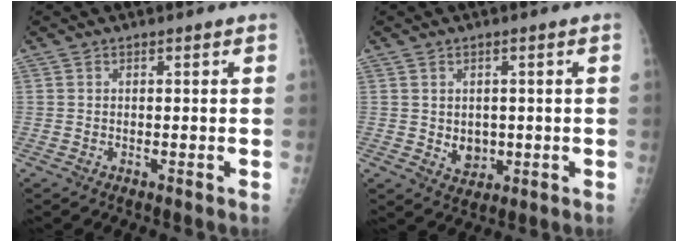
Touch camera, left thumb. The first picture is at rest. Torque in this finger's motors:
{"motor_torque": [-0.23, 0.33, -0.02, -0.06, 0.01]}